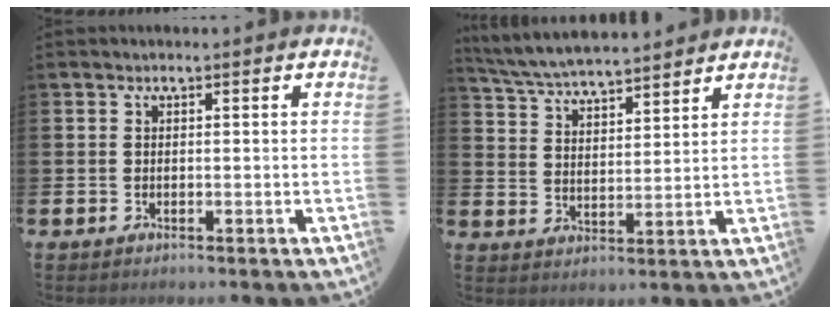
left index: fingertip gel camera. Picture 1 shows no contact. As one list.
[{"total": 5.9, "force": [5.8, 0.6, 0.7], "torque": [-0.038, -0.033, 0.103]}]